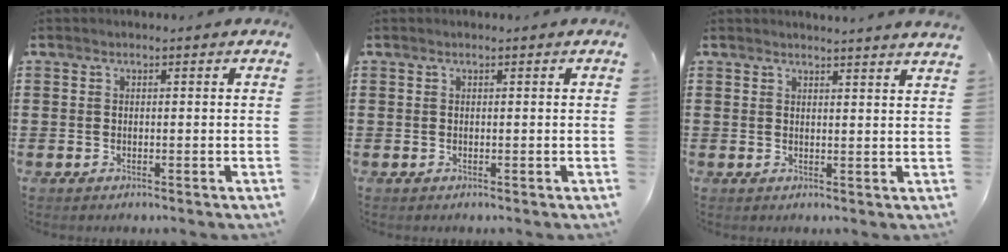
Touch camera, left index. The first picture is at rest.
{"total": 0.0}
{"total": 2.1, "force": [2.0, -0.5, 0.3], "torque": [-0.002, -0.009, 0.037]}